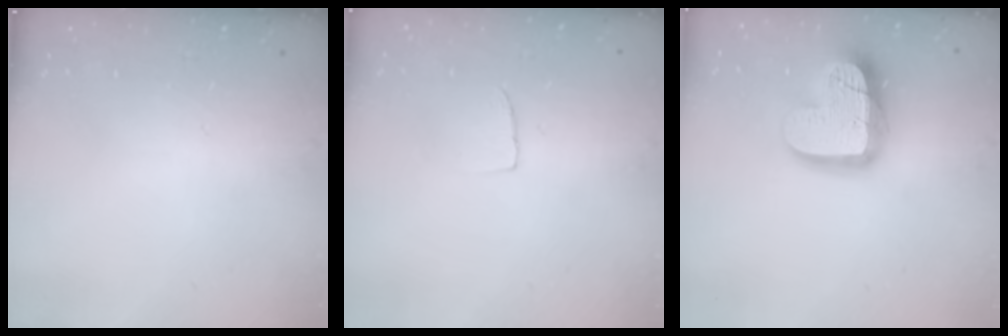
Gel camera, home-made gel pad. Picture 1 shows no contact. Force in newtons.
{"total": 2.4, "press": 2.4, "slide": 0.1}
{"total": 17.4, "press": 17.4, "slide": 1.7}